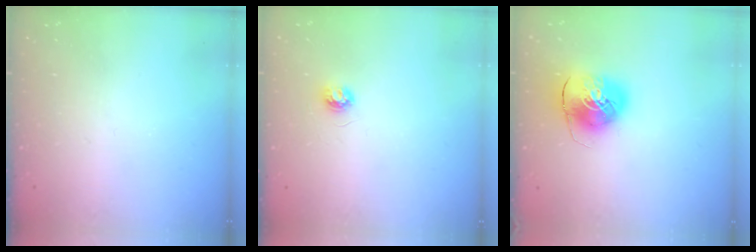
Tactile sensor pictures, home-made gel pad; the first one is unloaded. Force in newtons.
{"total": 3.7, "press": 3.7, "slide": 0.3}
{"total": 9.8, "press": 9.7, "slide": 1.5}